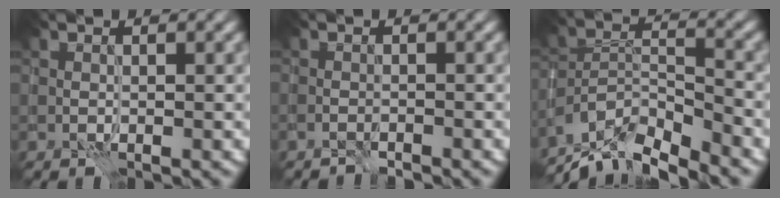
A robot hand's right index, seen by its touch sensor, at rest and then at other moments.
{"total": 1.3, "force": [-1.3, 0.0, -0.1], "torque": [0.008, 0.004, -0.022]}
{"total": 8.7, "force": [-7.6, 2.4, 3.5], "torque": [-0.059, 0.001, -0.132]}